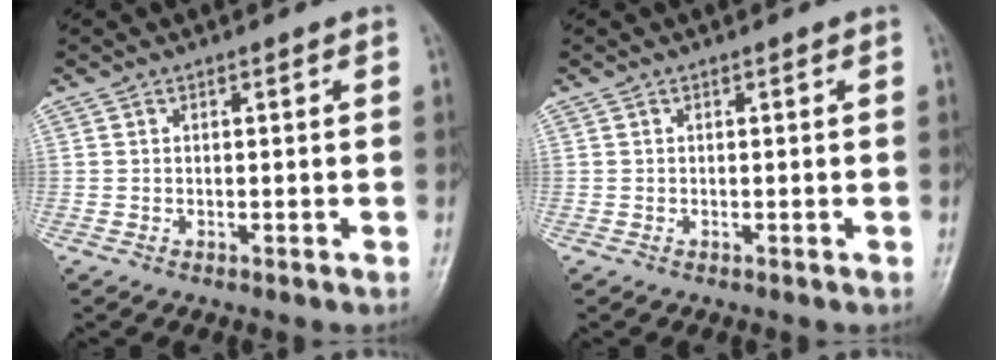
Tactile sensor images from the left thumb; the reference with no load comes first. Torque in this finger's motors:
{"motor_torque": [-0.11, 0.11, -0.05, 0.05, 0.00]}